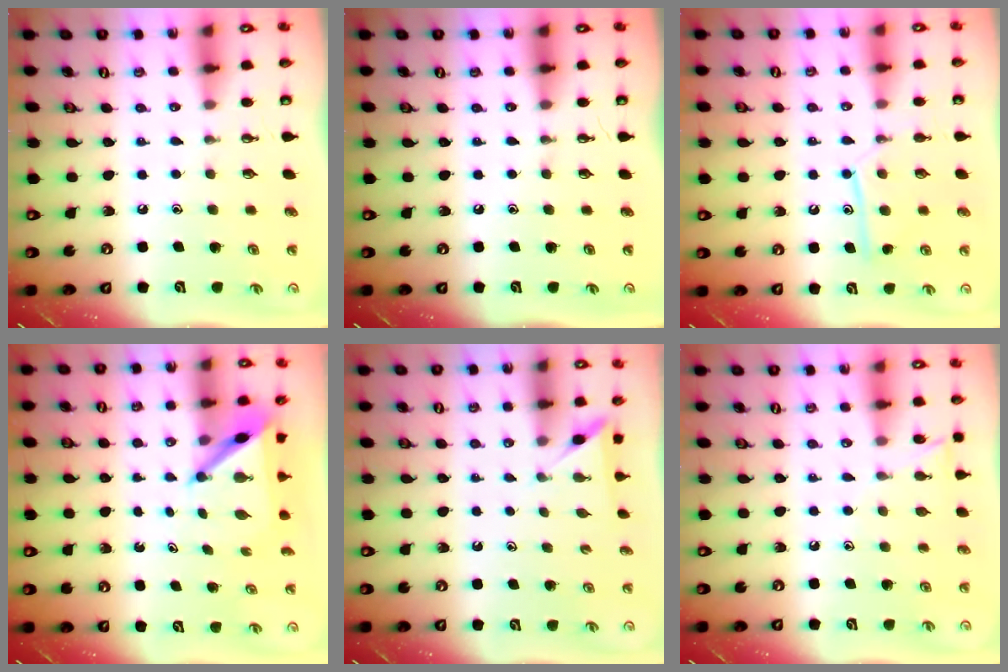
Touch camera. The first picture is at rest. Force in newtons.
{"total": 0.0}
{"total": 11.5, "press": 11.4, "slide": 0.8}
{"total": 5.0, "press": 5.0, "slide": 0.3}
{"total": 2.2, "press": 2.2, "slide": 0.2}
{"total": 6.2, "press": 6.1, "slide": 0.6}